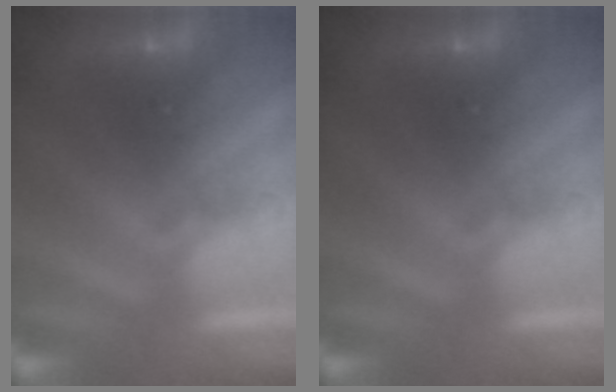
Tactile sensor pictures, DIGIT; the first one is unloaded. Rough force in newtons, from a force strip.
{"total": 0.0}